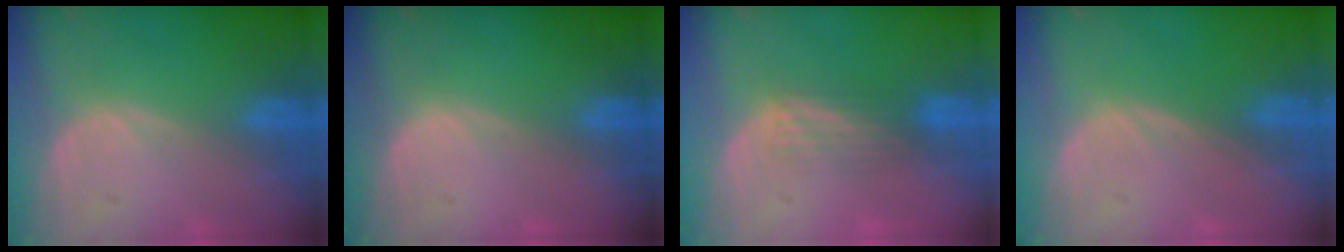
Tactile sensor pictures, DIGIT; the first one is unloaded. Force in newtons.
{"total": 0.0}
{"total": 2.9, "press": 2.9, "slide": 0.2}
{"total": 0.0}